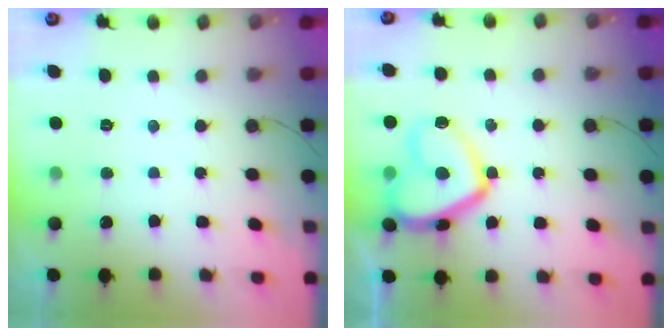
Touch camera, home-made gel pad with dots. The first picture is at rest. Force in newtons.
{"total": 14.1, "press": 14.0, "slide": 1.2}